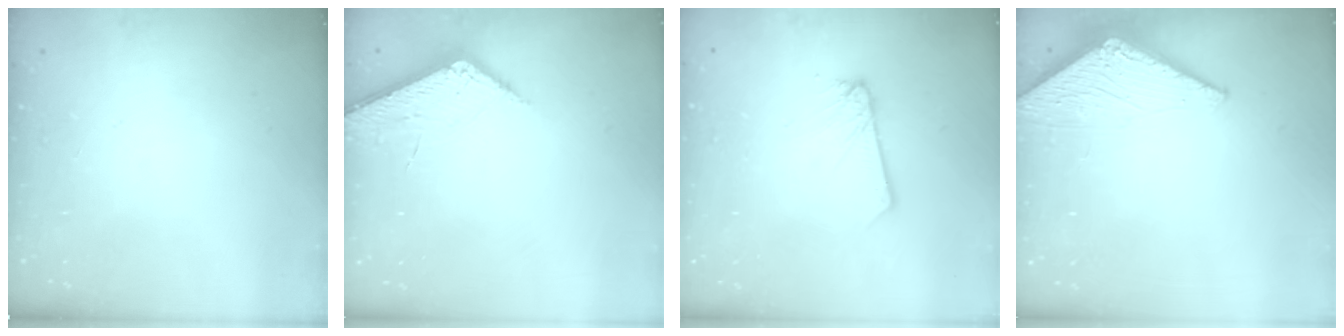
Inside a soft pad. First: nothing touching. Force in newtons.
{"total": 4.7, "press": 4.7, "slide": 0.5}
{"total": 2.7, "press": 2.7, "slide": 0.2}
{"total": 3.0, "press": 3.0, "slide": 0.2}